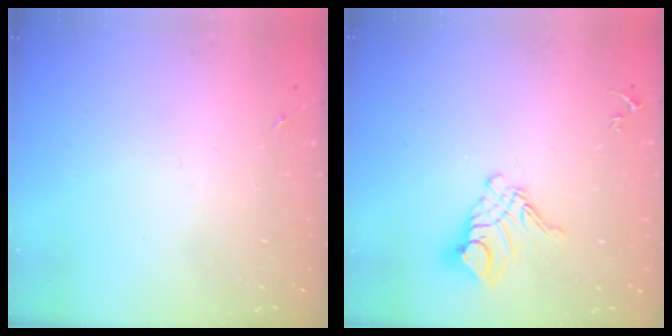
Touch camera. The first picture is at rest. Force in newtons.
{"total": 12.1, "press": 12.0, "slide": 1.2}